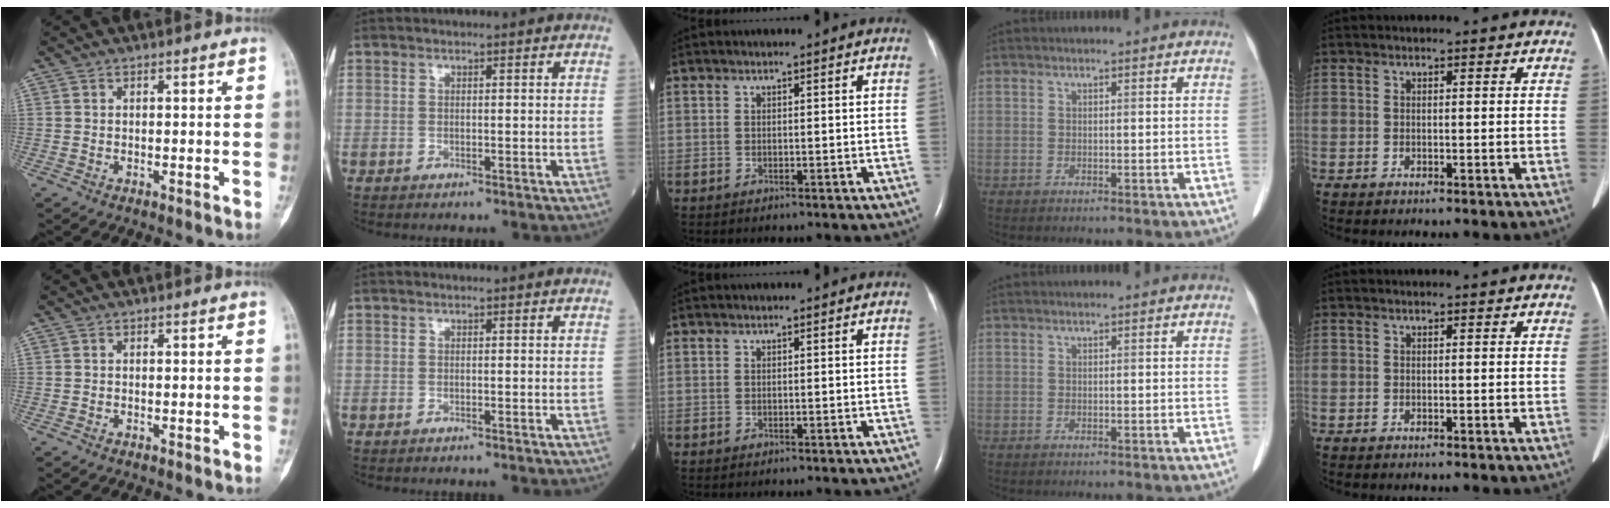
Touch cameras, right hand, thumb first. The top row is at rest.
{}